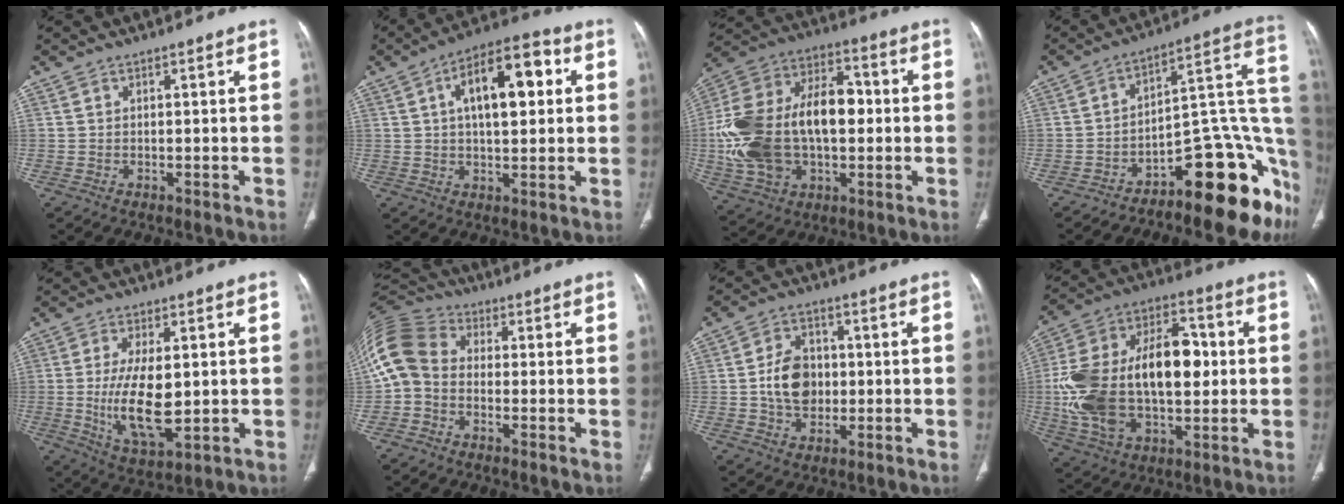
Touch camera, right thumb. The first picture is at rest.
{"total": 14.2, "force": [3.4, 6.6, 12.1], "torque": [-0.169, 0.019, 0.047]}
{"total": 26.0, "force": [-0.6, 16.3, 20.3], "torque": [-0.384, 0.027, 0.001]}
{"total": 21.2, "force": [-11.7, 7.7, 15.8], "torque": [-0.091, 0.123, -0.165]}
{"total": 12.9, "force": [-0.4, 5.9, 11.5], "torque": [-0.202, -0.022, 0.003]}
{"total": 12.4, "force": [-1.1, 9.8, 7.6], "torque": [-0.152, 0.035, -0.034]}
{"total": 9.7, "force": [-0.4, 7.3, 6.3], "torque": [-0.086, 0.011, -0.007]}
{"total": 27.3, "force": [0.0, 15.8, 22.2], "torque": [-0.414, 0.024, 0.010]}